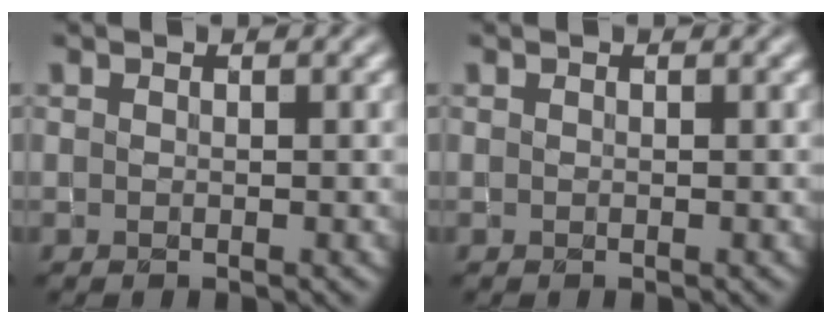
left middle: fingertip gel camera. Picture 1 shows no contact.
{"total": 0.0}